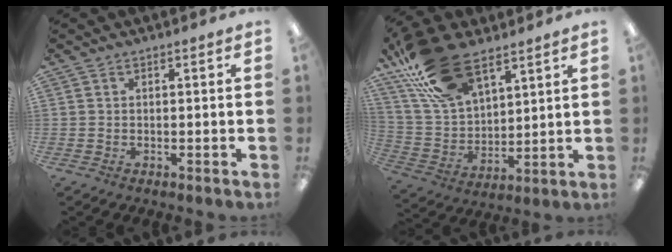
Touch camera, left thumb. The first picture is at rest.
{"total": 21.2, "force": [13.5, 10.8, 12.3], "torque": [-0.263, -0.051, 0.248]}